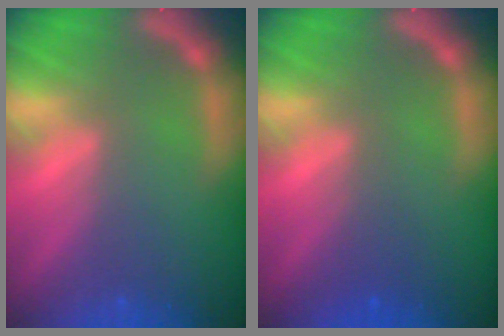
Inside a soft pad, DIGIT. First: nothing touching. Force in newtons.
{"total": 1.5}